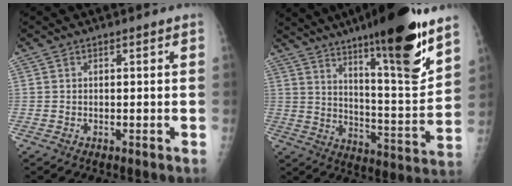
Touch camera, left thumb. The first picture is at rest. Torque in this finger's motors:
{"motor_torque": [2.92, 1.36, 1.81, -0.96, 0.43]}